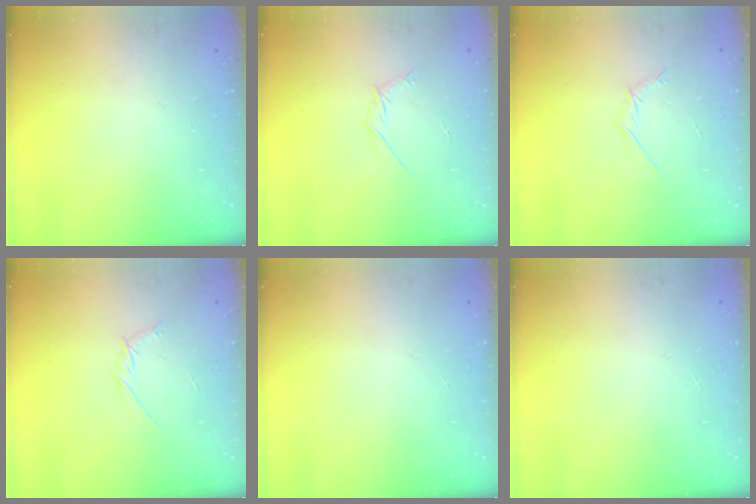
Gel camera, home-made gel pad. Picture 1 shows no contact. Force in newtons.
{"total": 3.3, "press": 3.2, "slide": 1.0}
{"total": 3.4, "press": 3.3, "slide": 0.9}
{"total": 3.3, "press": 3.2, "slide": 1.0}
{"total": 0.0}
{"total": 0.0}